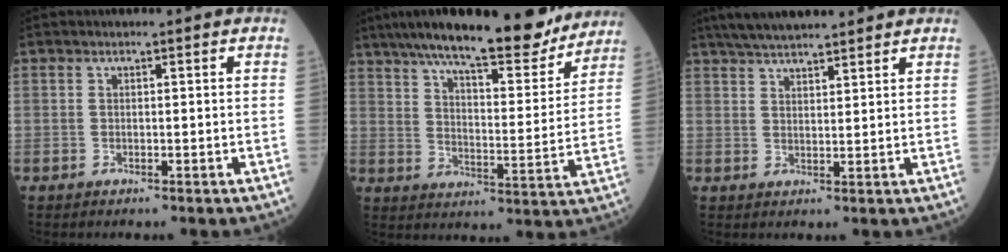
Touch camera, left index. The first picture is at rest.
{"total": 22.6, "force": [19.1, 4.3, 11.2], "torque": [-0.177, 0.006, 0.267]}
{"total": 9.4, "force": [8.2, 1.3, 4.3], "torque": [-0.069, 0.031, 0.130]}